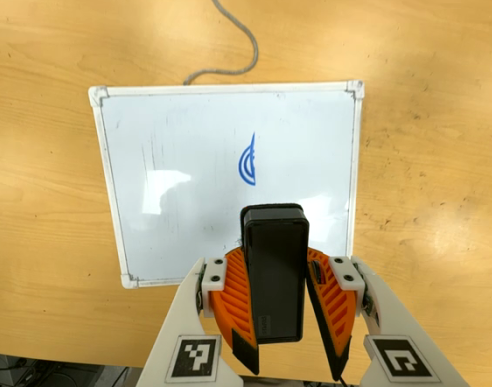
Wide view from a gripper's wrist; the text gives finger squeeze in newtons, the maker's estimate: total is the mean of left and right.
{"total": 9.4, "left": 9.4, "right": 9.4}